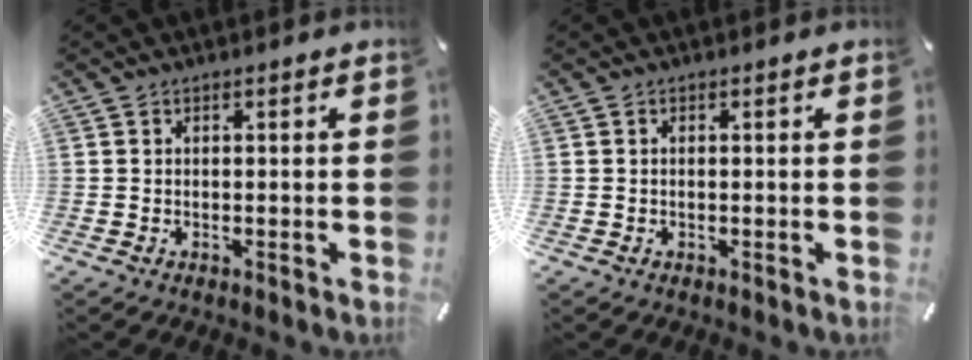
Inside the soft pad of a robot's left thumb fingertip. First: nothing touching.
{"total": 0.0}